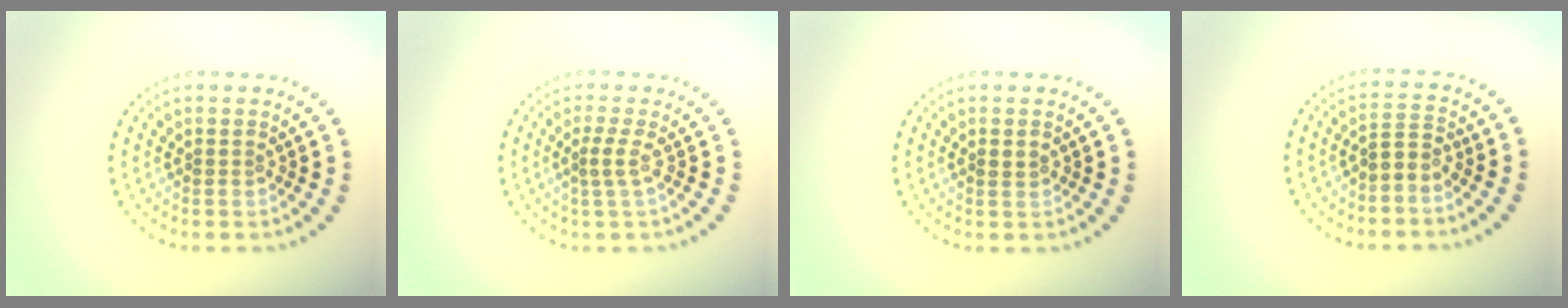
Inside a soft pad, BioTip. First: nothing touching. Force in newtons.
{"total": 1.4, "press": 0.9, "slide": 1.0}
{"total": 0.8, "press": 0.8, "slide": 0.1}
{"total": 1.8, "press": 1.4, "slide": 1.2}